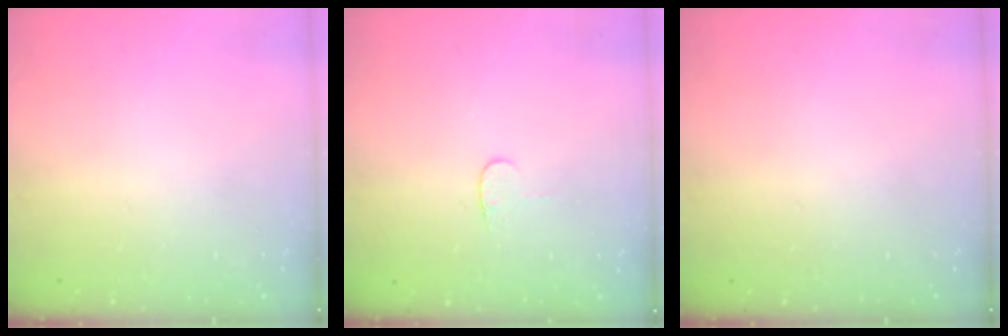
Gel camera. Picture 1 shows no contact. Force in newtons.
{"total": 3.4, "press": 3.3, "slide": 0.4}
{"total": 0.0}